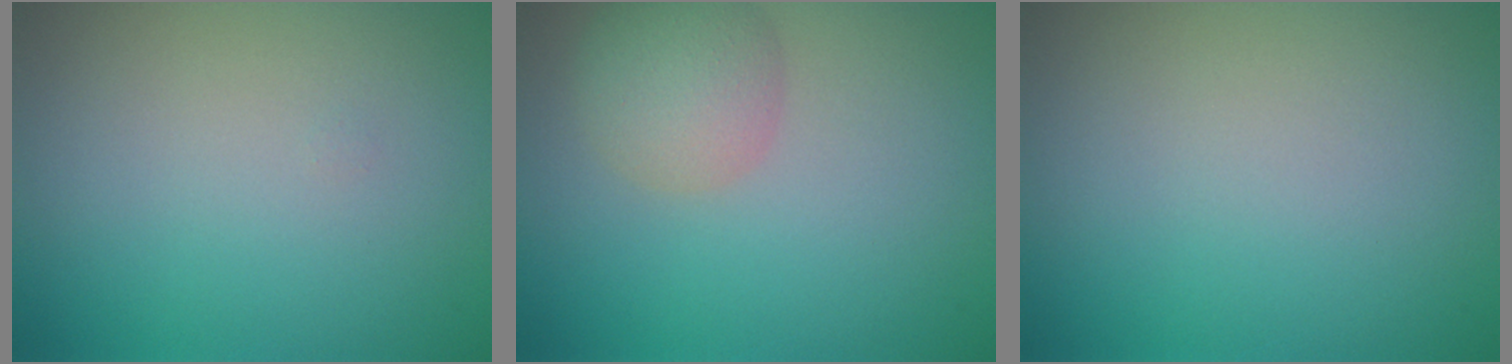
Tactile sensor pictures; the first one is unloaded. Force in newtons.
{"total": 3.5, "press": 3.5, "slide": 0.2}
{"total": 0.0}